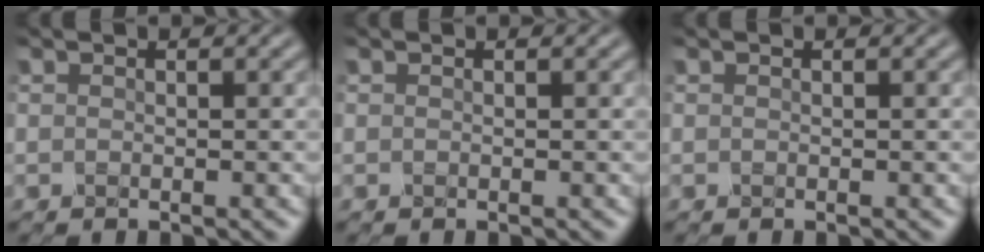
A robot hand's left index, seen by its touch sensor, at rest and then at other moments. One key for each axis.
{"total": 0.0}
{"total": 0.0}